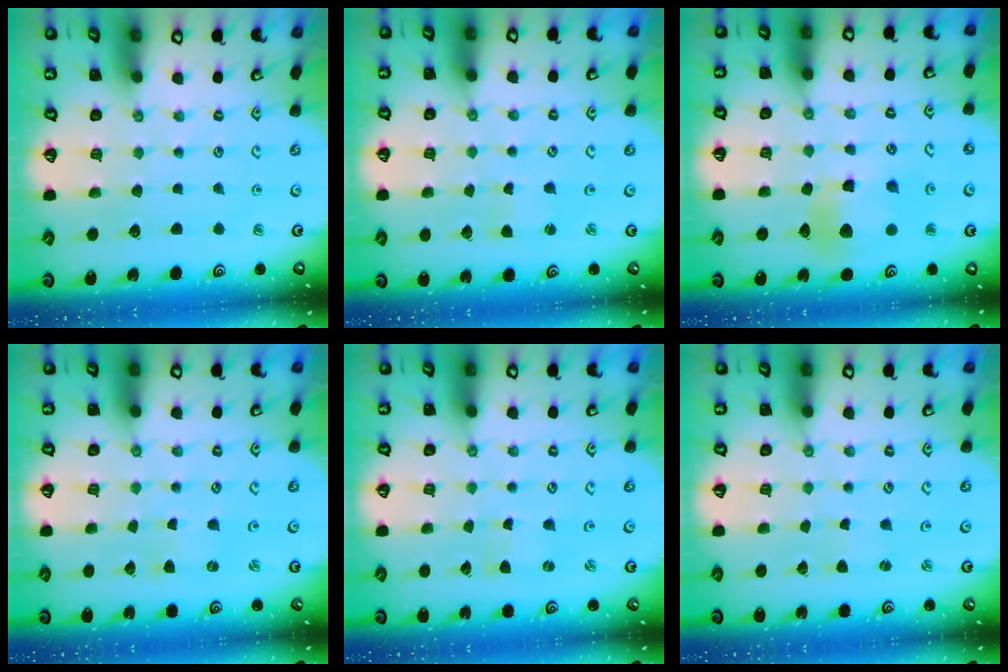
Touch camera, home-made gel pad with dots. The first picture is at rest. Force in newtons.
{"total": 1.0, "press": 1.0, "slide": 0.0}
{"total": 9.2, "press": 9.2, "slide": 1.1}
{"total": 0.7, "press": 0.7, "slide": 0.3}
{"total": 0.0}
{"total": 0.7, "press": 0.7, "slide": 0.1}